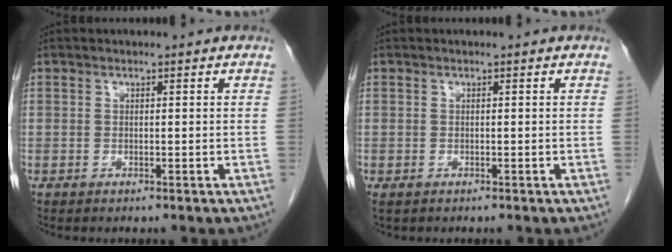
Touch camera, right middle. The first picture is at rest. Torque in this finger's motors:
{"motor_torque": [1.21, -0.93, 0.18, 0.05]}